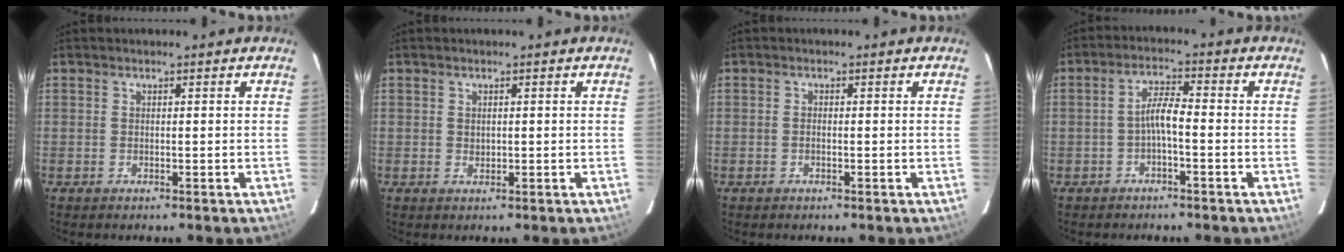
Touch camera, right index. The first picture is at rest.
{"total": 1.0, "force": [0.2, 0.9, 0.4], "torque": [-0.005, 0.003, 0.005]}
{"total": 0.9, "force": [-0.2, 0.5, 0.7], "torque": [-0.015, 0.003, -0.006]}
{"total": 3.7, "force": [-1.5, 0.6, 3.3], "torque": [-0.068, 0.011, -0.029]}